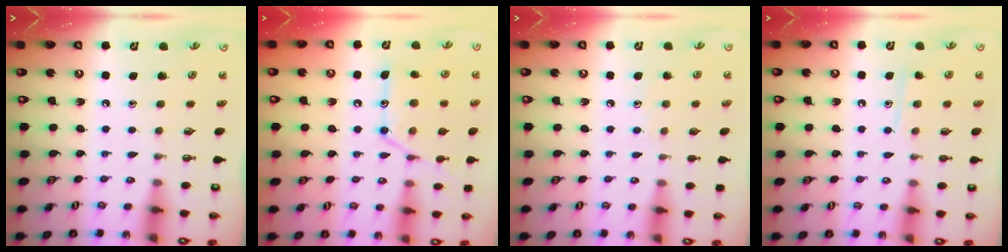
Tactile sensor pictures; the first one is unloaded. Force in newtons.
{"total": 13.6, "press": 13.6, "slide": 1.2}
{"total": 3.8, "press": 3.8, "slide": 0.4}
{"total": 7.4, "press": 7.3, "slide": 0.6}